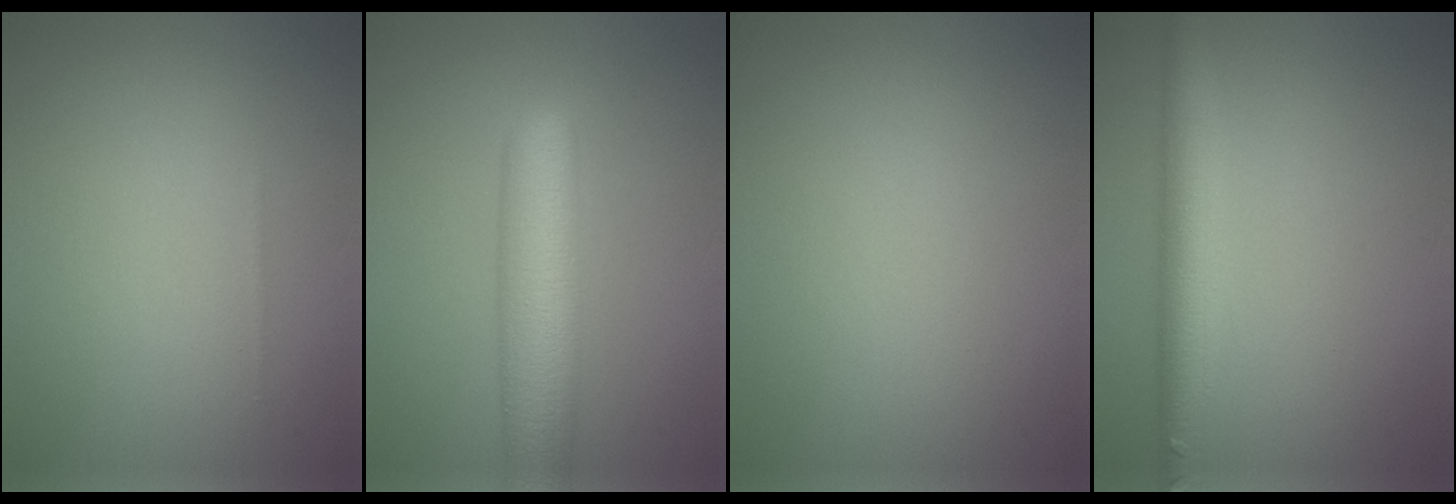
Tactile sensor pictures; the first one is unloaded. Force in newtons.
{"total": 7.7, "press": 7.7, "slide": 0.2}
{"total": 0.0}
{"total": 5.0, "press": 5.0, "slide": 0.2}